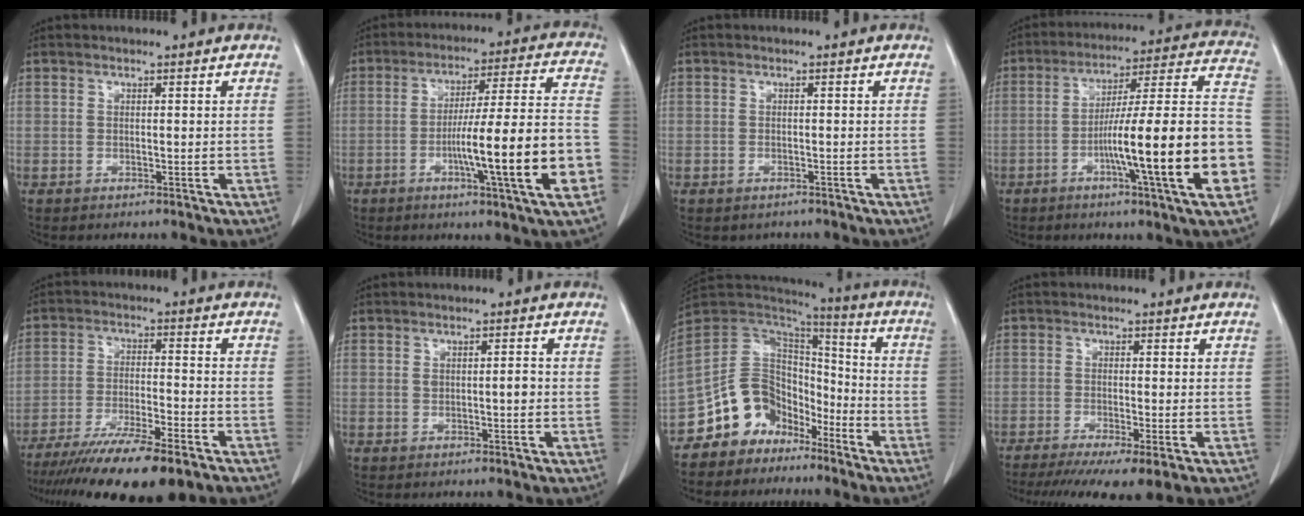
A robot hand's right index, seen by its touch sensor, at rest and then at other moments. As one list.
[{"total": 17.7, "force": [-5.4, -0.1, 16.8], "torque": [-0.237, 0.008, -0.081]}, {"total": 1.3, "force": [-1.0, 0.7, 0.1], "torque": [-0.008, 0.000, -0.012]}, {"total": 22.0, "force": [-6.6, 0.0, 21.0], "torque": [-0.260, 0.009, -0.104]}, {"total": 16.7, "force": [-12.9, 1.8, 10.5], "torque": [-0.170, -0.036, -0.209]}, {"total": 2.0, "force": [0.0, 0.7, 1.9], "torque": [-0.034, 0.006, 0.003]}, {"total": 11.3, "force": [-7.6, 8.1, 2.2], "torque": [-0.041, 0.078, -0.136]}, {"total": 9.8, "force": [-6.7, 1.2, 7.0], "torque": [-0.107, -0.018, -0.108]}]